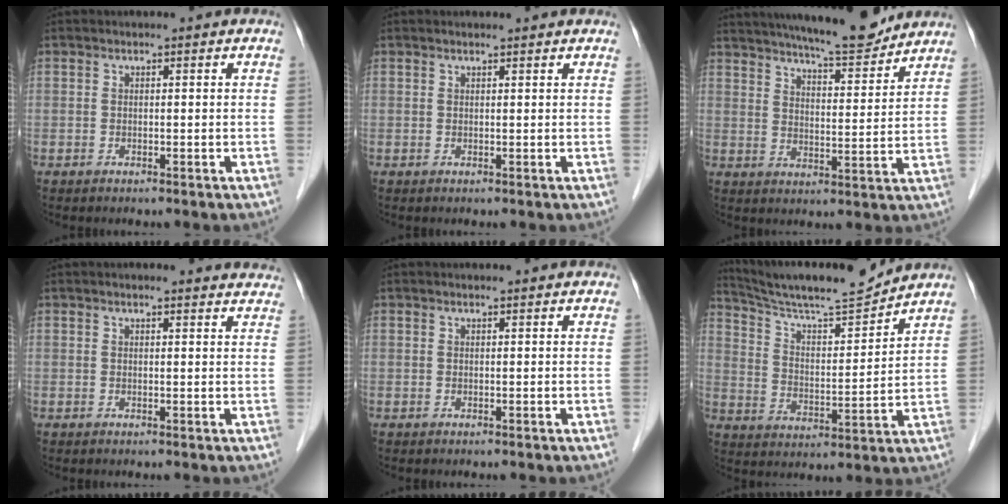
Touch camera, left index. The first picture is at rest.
{"total": 2.2, "force": [2.0, 0.2, 0.7], "torque": [-0.014, 0.013, 0.024]}
{"total": 13.8, "force": [12.5, 1.2, 5.8], "torque": [-0.091, -0.004, 0.182]}
{"total": 8.2, "force": [7.7, 1.2, 2.4], "torque": [-0.013, 0.006, 0.066]}
{"total": 1.8, "force": [1.7, 0.1, 0.6], "torque": [-0.012, 0.011, 0.023]}
{"total": 14.4, "force": [13.7, -0.5, 4.2], "torque": [-0.084, -0.004, 0.230]}